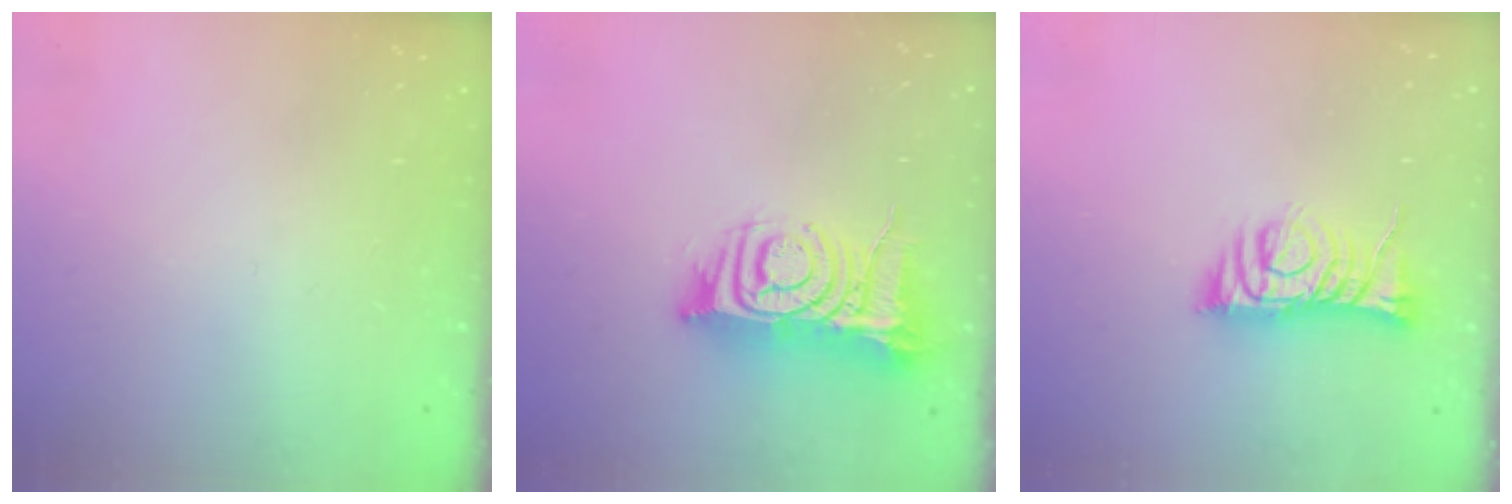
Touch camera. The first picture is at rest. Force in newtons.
{"total": 12.8, "press": 12.7, "slide": 1.6}
{"total": 9.6, "press": 9.6, "slide": 0.5}